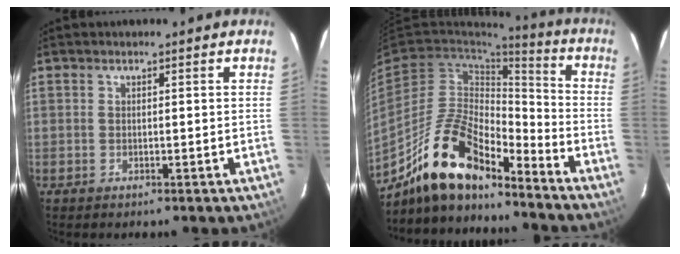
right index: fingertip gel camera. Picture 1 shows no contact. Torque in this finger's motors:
{"motor_torque": [0.75, -0.78, 0.88, 0.21]}